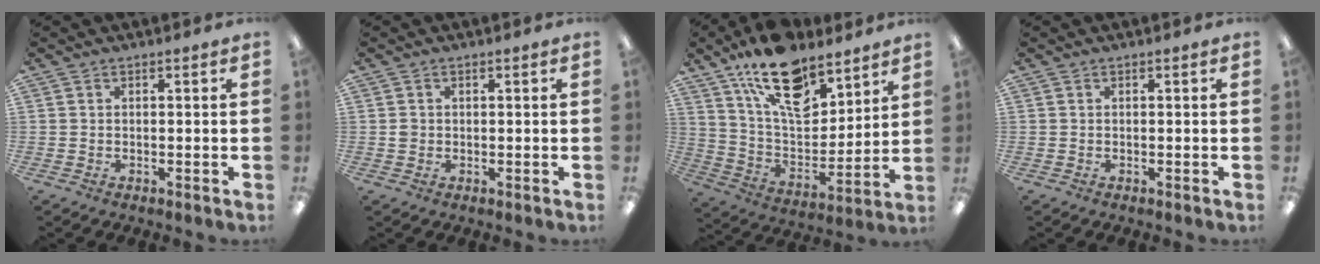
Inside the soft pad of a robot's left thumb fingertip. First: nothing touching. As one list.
[{"total": 1.2, "force": [-0.1, 1.2, 0.3], "torque": [-0.006, 0.006, -0.003]}, {"total": 19.7, "force": [13.0, 9.9, 11.1], "torque": [-0.184, -0.073, 0.230]}, {"total": 0.0}]